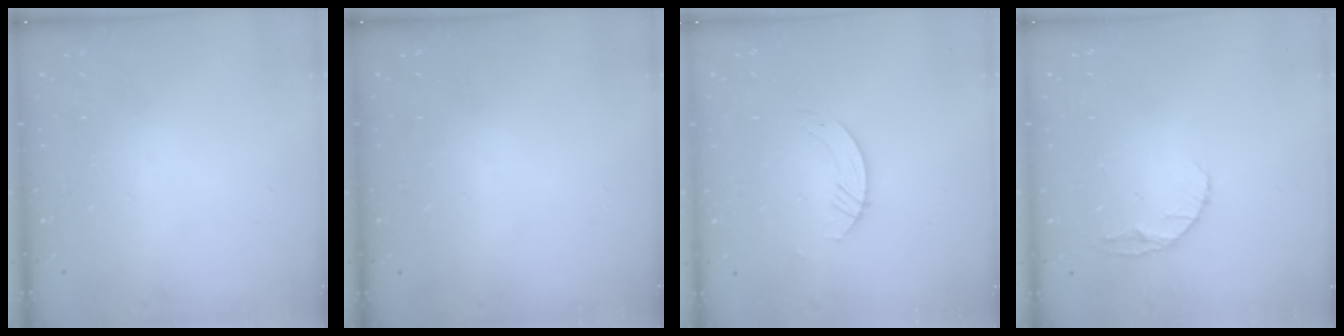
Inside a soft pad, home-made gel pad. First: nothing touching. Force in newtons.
{"total": 0.0}
{"total": 2.8, "press": 2.8, "slide": 0.2}
{"total": 5.8, "press": 5.7, "slide": 0.8}